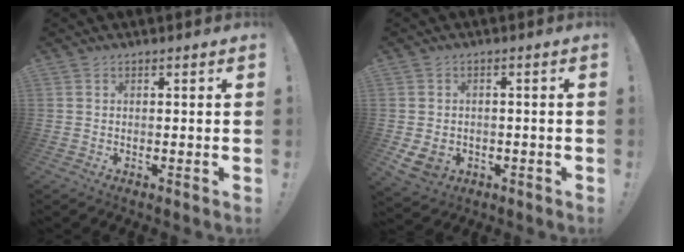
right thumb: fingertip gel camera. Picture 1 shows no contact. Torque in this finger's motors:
{"motor_torque": [-0.14, 0.16, 0.64, -0.43, 0.01]}